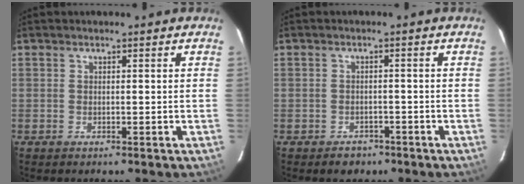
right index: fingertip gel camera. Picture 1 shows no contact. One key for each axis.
{"total": 2.8, "fx": -1.9, "fy": 2.0, "fz": 0.6, "tx": -0.011, "ty": 0.006, "tz": -0.021}